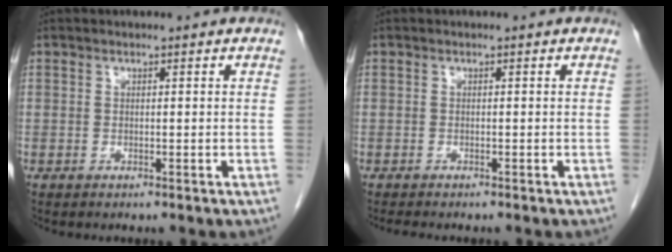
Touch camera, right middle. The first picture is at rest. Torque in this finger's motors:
{"motor_torque": [0.04, 0.00, -0.01, 0.00]}